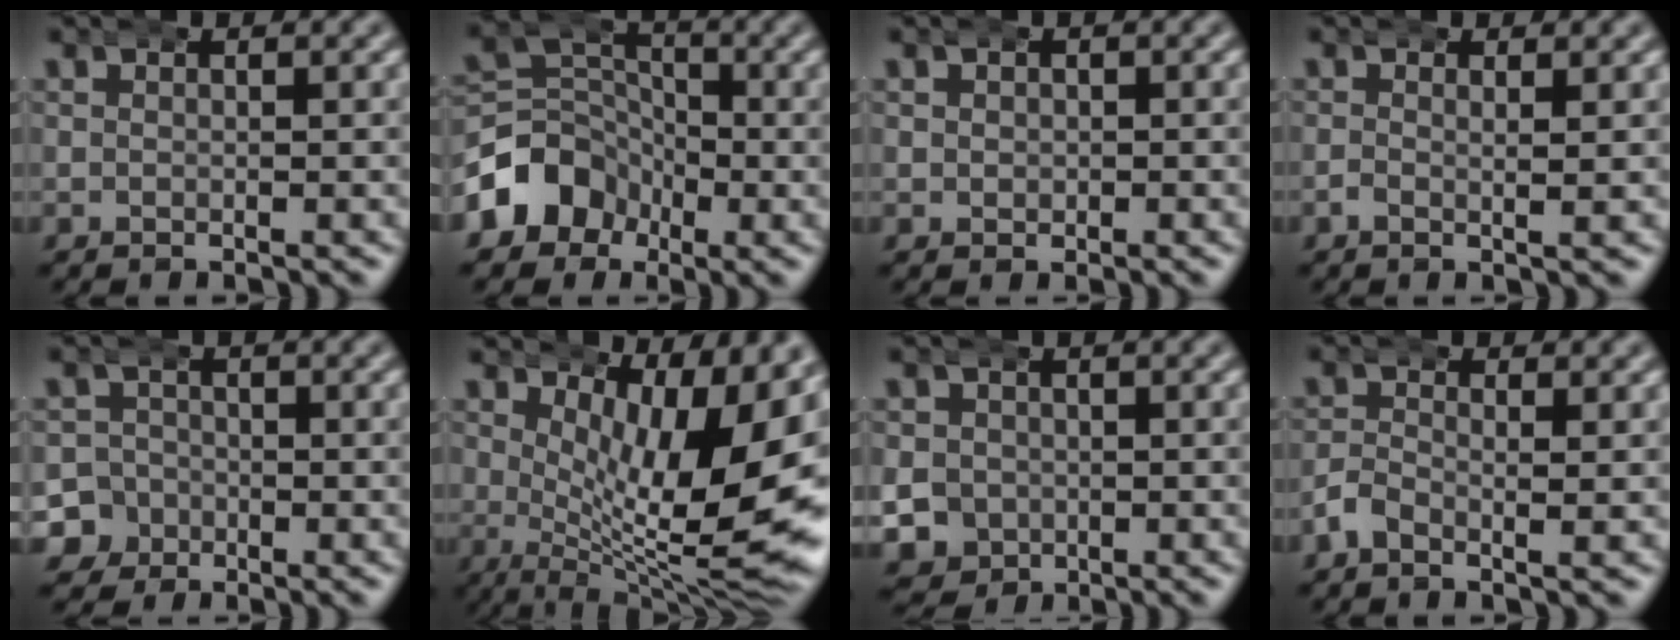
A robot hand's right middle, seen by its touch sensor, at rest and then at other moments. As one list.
[{"total": 7.8, "force": [-1.5, 6.9, 3.4], "torque": [-0.085, -0.021, -0.030]}, {"total": 1.1, "force": [0.1, 1.1, 0.2], "torque": [-0.010, -0.001, -0.001]}, {"total": 0.8, "force": [0.0, 0.1, 0.8], "torque": [-0.022, -0.013, 0.001]}, {"total": 6.9, "force": [-2.3, 6.4, 1.5], "torque": [-0.053, -0.022, -0.050]}, {"total": 12.1, "force": [0.3, 5.1, 11.0], "torque": [-0.151, -0.027, 0.016]}, {"total": 8.4, "force": [-1.8, 7.8, 2.5], "torque": [-0.078, -0.029, -0.034]}, {"total": 1.5, "force": [-0.5, 0.6, 1.3], "torque": [-0.030, -0.007, -0.016]}]